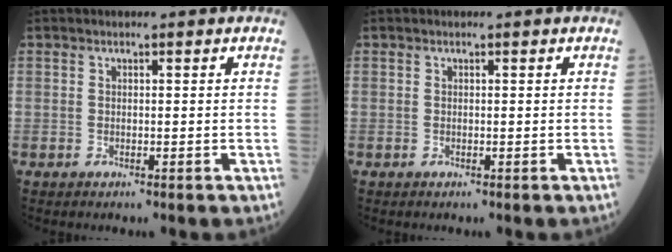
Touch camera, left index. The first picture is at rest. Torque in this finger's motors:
{"motor_torque": [0.01, 0.00, -0.02, 0.00]}